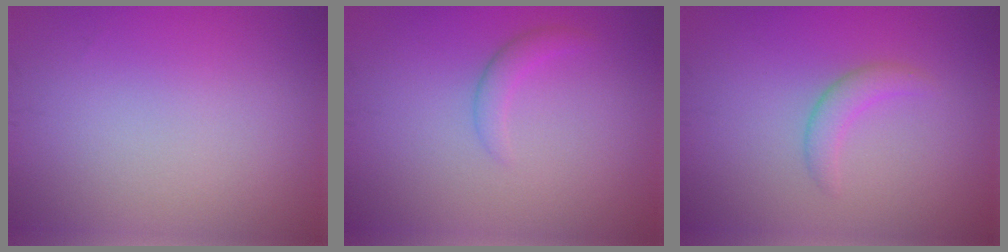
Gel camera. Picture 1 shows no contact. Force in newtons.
{"total": 1.5, "press": 1.5, "slide": 0.1}
{"total": 1.8, "press": 1.8, "slide": 0.1}